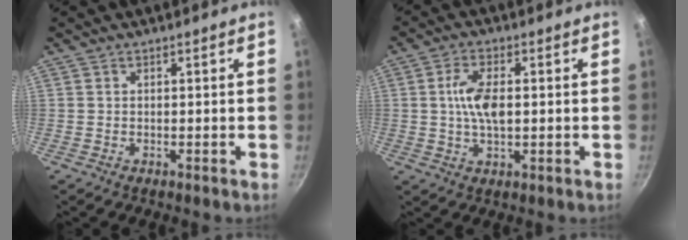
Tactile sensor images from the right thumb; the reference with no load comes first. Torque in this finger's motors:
{"motor_torque": [0.96, 1.27, 0.74, 0.44, 0.07]}